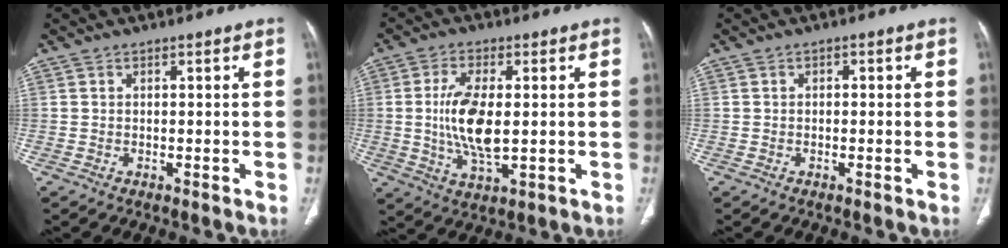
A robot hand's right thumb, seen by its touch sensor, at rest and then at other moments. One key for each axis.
{"total": 10.7, "fx": 0.2, "fy": 4.6, "fz": 9.7, "tx": -0.196, "ty": -0.011, "tz": 0.008}
{"total": 0.9, "fx": 0.0, "fy": 0.7, "fz": 0.6, "tx": -0.003, "ty": 0.003, "tz": -0.005}